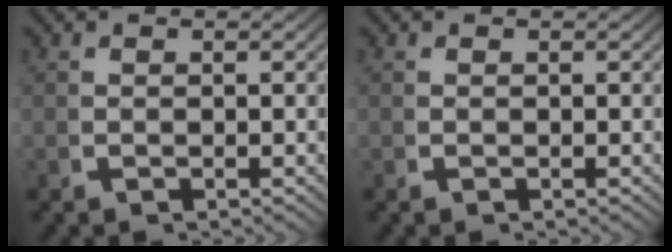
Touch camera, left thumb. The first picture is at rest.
{"total": 0.0}